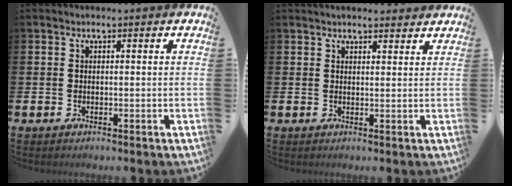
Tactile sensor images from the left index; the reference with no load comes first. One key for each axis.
{"total": 2.2, "fx": 2.2, "fy": 0.5, "fz": 0.2, "tx": 0.004, "ty": -0.010, "tz": 0.037}